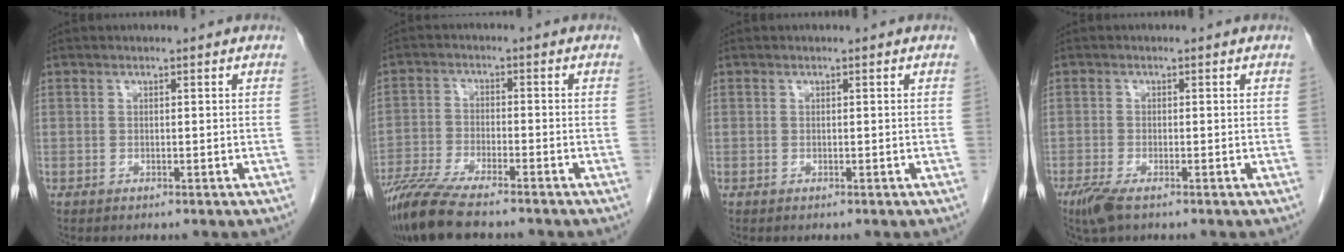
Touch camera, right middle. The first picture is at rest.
{"total": 10.9, "force": [-9.0, 1.4, 6.0], "torque": [-0.108, -0.028, -0.154]}
{"total": 0.0}
{"total": 3.6, "force": [-2.4, 0.9, 2.6], "torque": [-0.060, -0.011, -0.045]}